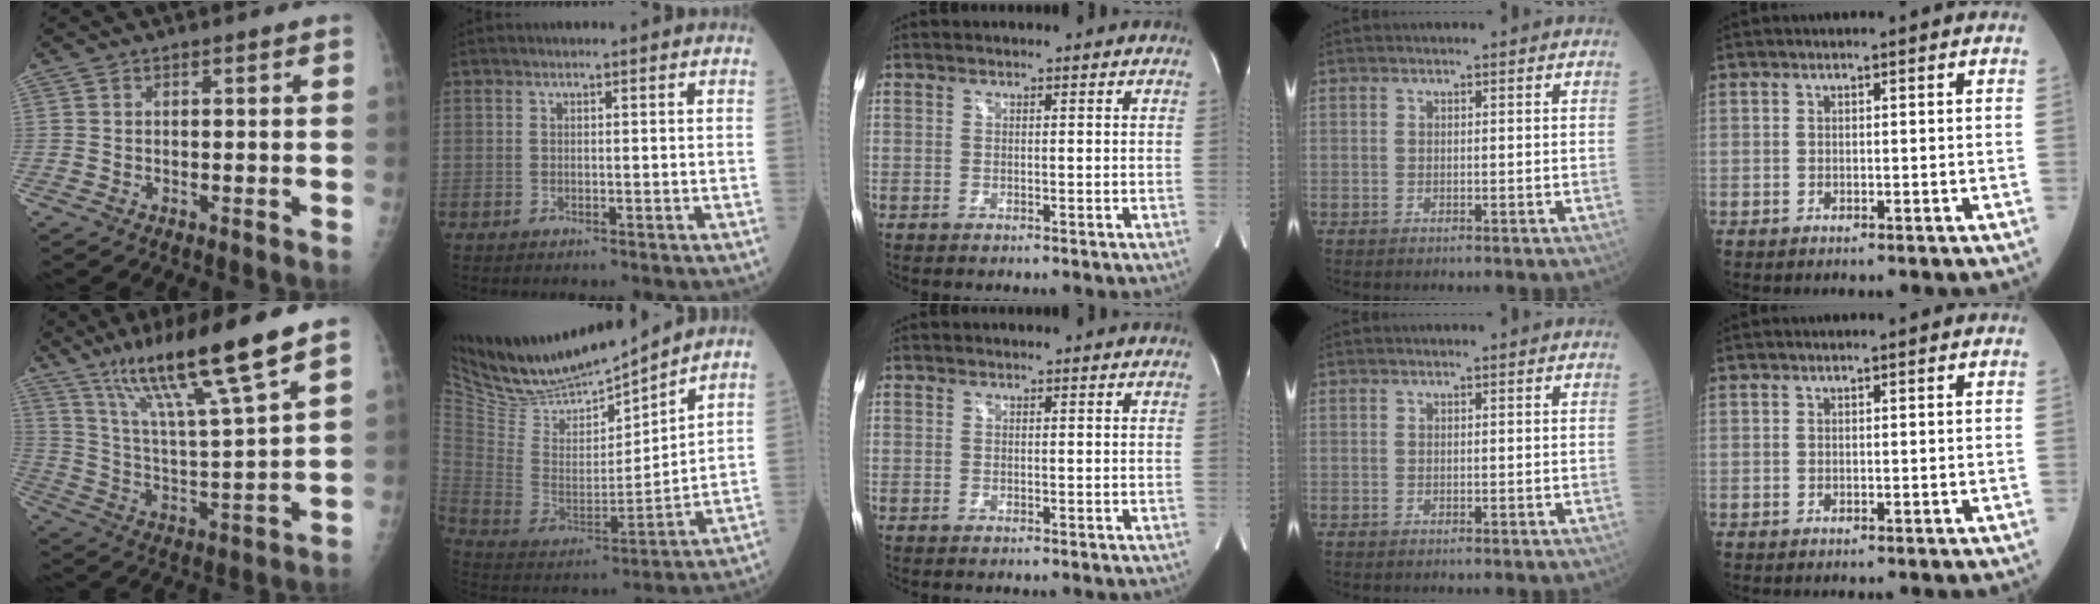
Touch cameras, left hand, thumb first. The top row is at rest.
{"thumb": {"total": 18.6, "force": [12.4, 1.0, 13.8], "torque": [-0.229, -0.057, 0.219]}, "index": {"total": 16.1, "force": [15.3, 1.6, 4.6], "torque": [-0.108, -0.018, 0.289]}}